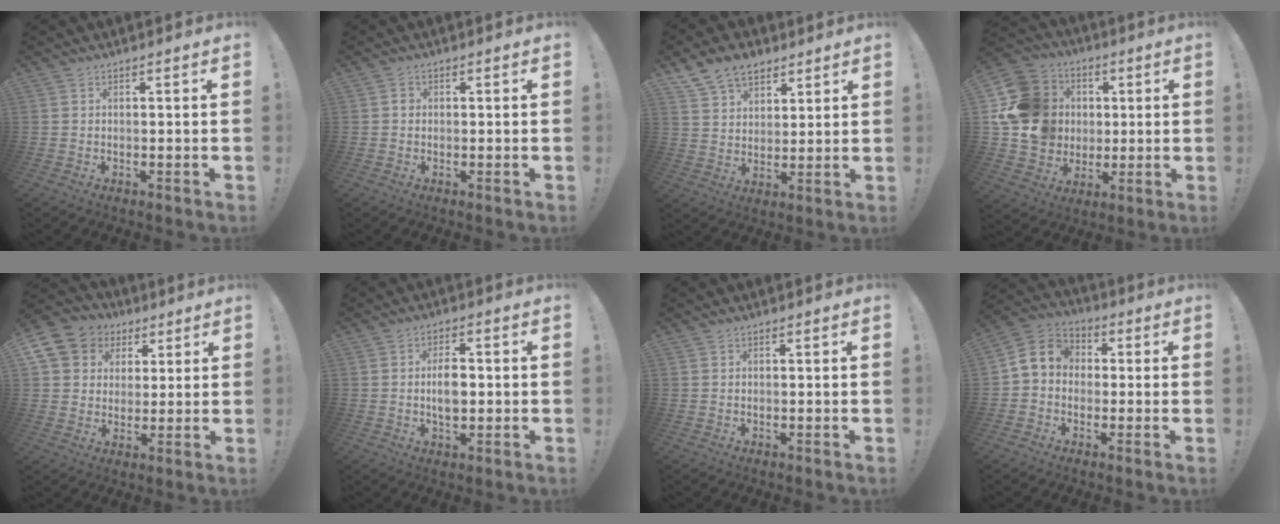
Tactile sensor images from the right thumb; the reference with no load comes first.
{"total": 1.2, "force": [-0.2, 1.0, 0.5], "torque": [-0.003, 0.000, -0.004]}
{"total": 10.5, "force": [7.1, 6.7, 3.8], "torque": [-0.069, -0.036, 0.140]}
{"total": 18.7, "force": [2.5, 16.7, 8.0], "torque": [-0.139, 0.008, 0.076]}
{"total": 10.6, "force": [4.3, 9.0, 3.6], "torque": [-0.051, -0.022, 0.089]}
{"total": 6.2, "force": [-0.3, 3.6, 5.0], "torque": [-0.089, 0.002, -0.012]}
{"total": 0.0}
{"total": 7.7, "force": [0.1, 6.7, 3.8], "torque": [-0.064, 0.018, 0.009]}